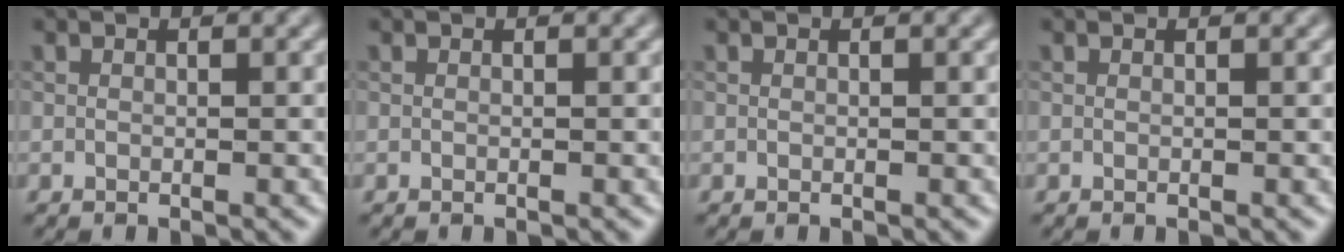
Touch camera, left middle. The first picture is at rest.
{"total": 0.0}
{"total": 0.0}
{"total": 0.0}